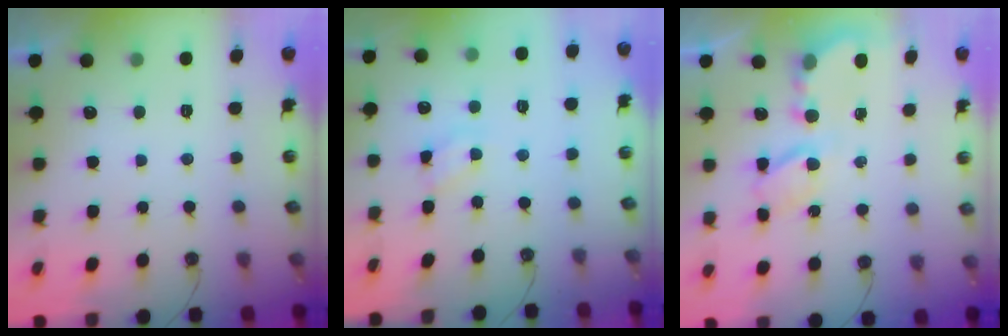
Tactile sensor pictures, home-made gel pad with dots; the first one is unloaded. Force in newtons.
{"total": 4.1, "press": 4.0, "slide": 0.4}
{"total": 5.7, "press": 5.7, "slide": 0.4}